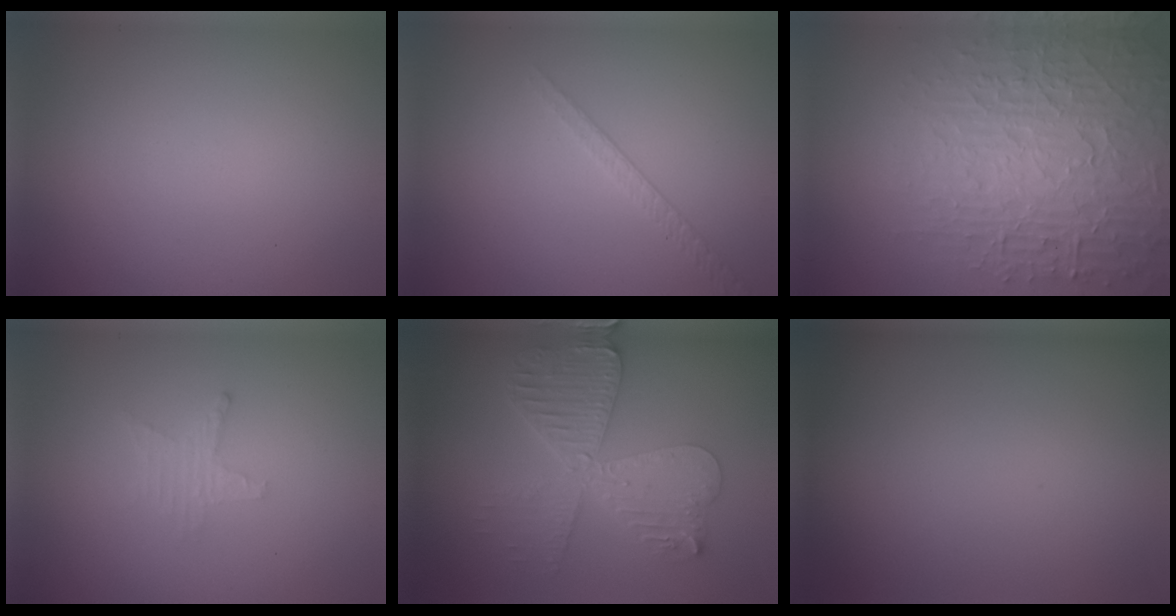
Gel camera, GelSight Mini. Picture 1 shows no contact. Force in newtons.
{"total": 1.4, "press": 0.8, "slide": 1.1}
{"total": 6.4, "press": 6.2, "slide": 1.7}
{"total": 1.5, "press": 1.4, "slide": 0.3}
{"total": 5.7, "press": 5.6, "slide": 0.8}
{"total": 0.0}